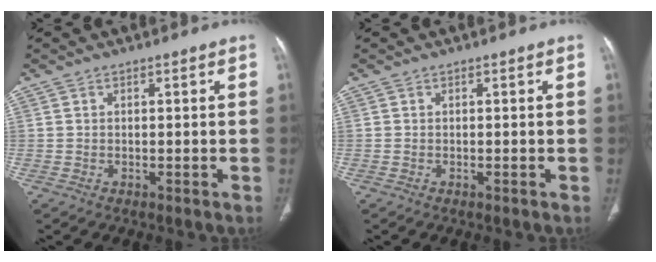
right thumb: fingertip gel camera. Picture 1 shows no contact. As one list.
[{"total": 0.0}]